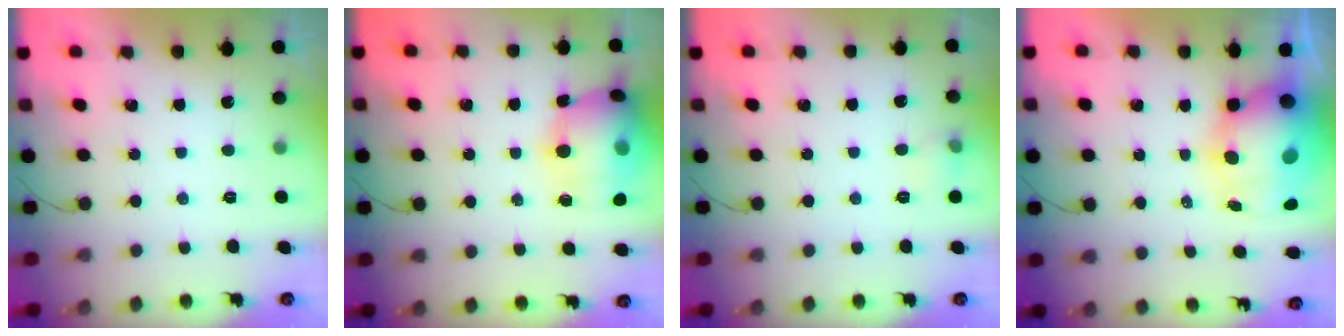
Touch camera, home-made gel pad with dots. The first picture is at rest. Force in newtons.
{"total": 17.6, "press": 17.4, "slide": 2.8}
{"total": 5.2, "press": 5.0, "slide": 1.6}
{"total": 15.6, "press": 15.3, "slide": 3.2}